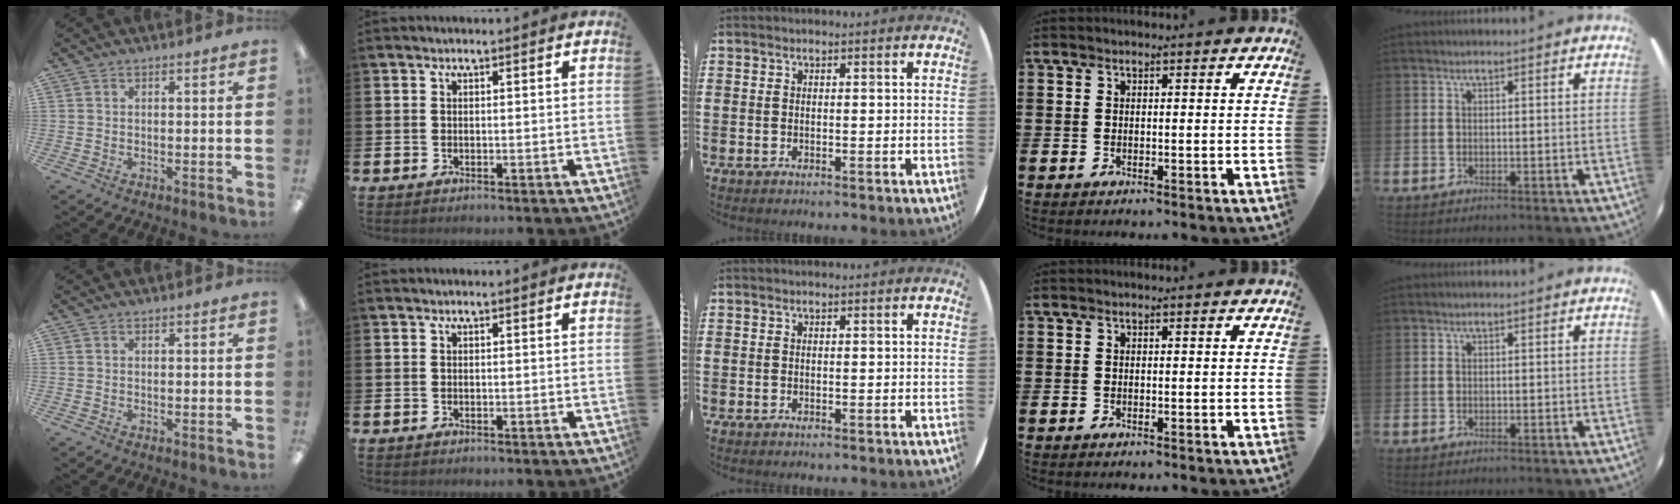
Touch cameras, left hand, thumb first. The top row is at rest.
{}